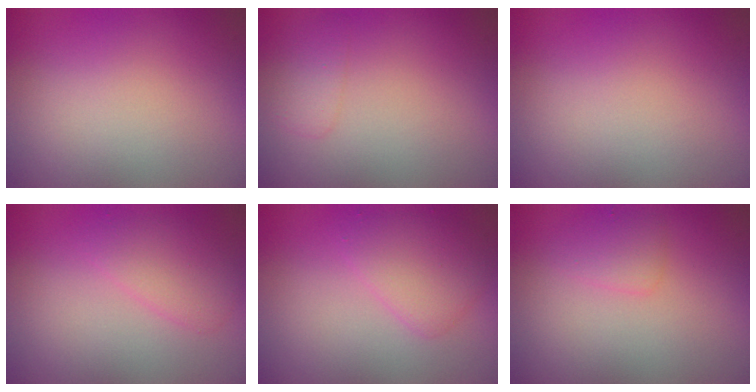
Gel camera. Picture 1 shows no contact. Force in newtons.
{"total": 1.5, "press": 1.5, "slide": 0.1}
{"total": 0.0}
{"total": 2.2, "press": 2.2, "slide": 0.1}
{"total": 2.6, "press": 2.6, "slide": 0.1}
{"total": 1.3, "press": 1.3, "slide": 0.0}